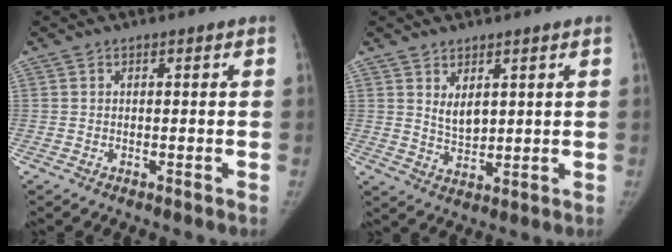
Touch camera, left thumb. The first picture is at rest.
{"total": 4.4, "force": [1.9, 2.4, 3.2], "torque": [-0.044, -0.022, 0.043]}